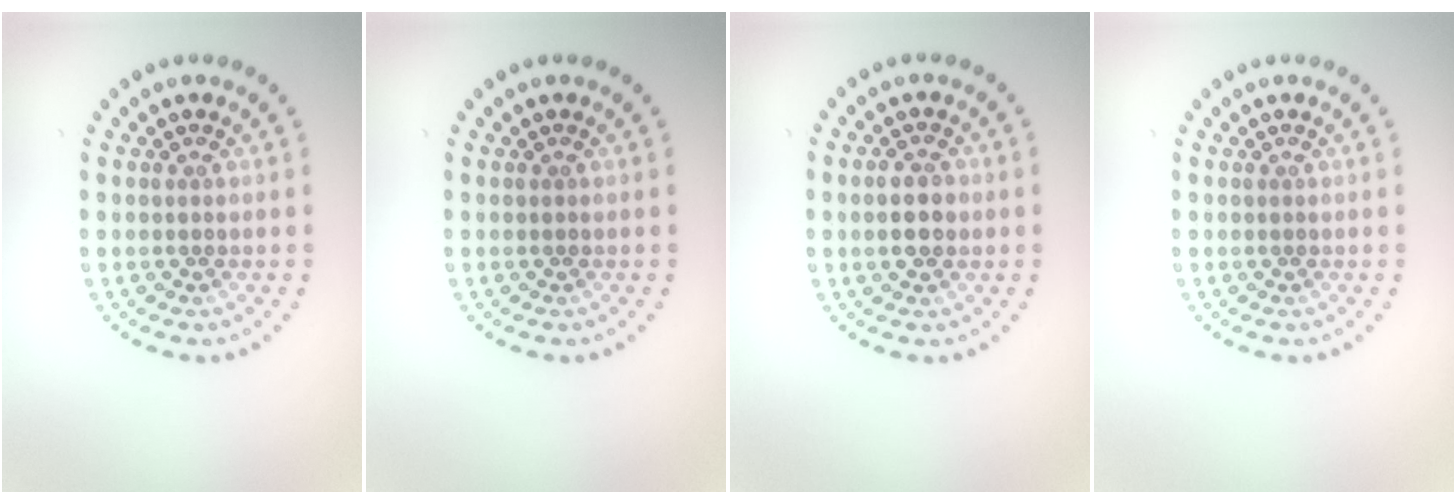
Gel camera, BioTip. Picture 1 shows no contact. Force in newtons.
{"total": 0.0}
{"total": 2.3, "press": 2.2, "slide": 0.2}
{"total": 0.0}